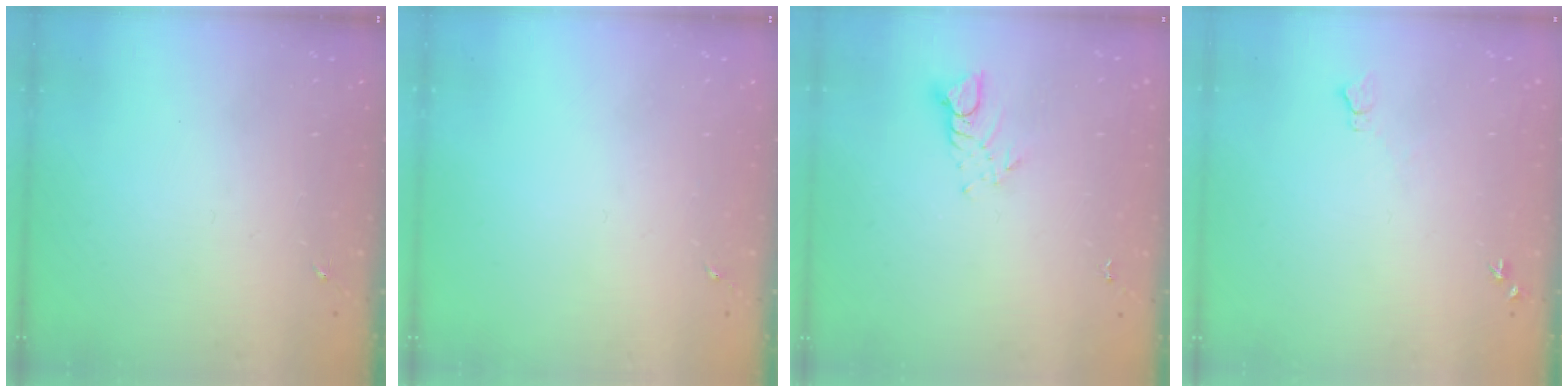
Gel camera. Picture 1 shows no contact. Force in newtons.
{"total": 0.0}
{"total": 5.1, "press": 5.0, "slide": 0.3}
{"total": 5.5, "press": 5.5, "slide": 0.7}